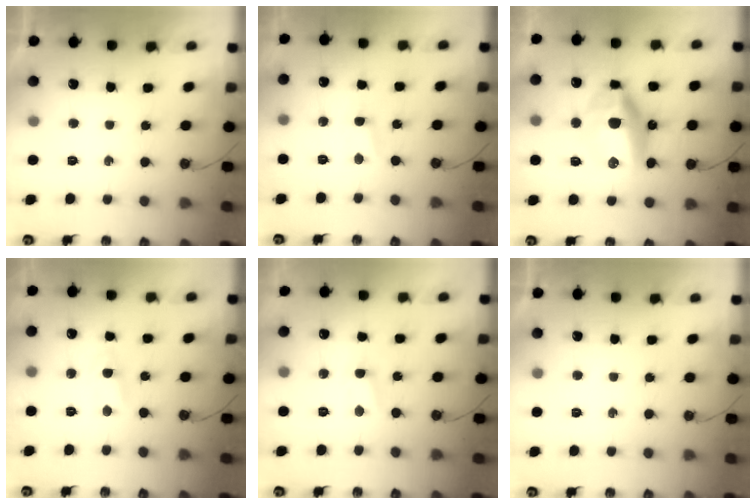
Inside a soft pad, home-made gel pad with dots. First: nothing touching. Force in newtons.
{"total": 1.2, "press": 1.1, "slide": 0.2}
{"total": 13.6, "press": 13.5, "slide": 1.9}
{"total": 2.7, "press": 2.7, "slide": 0.3}
{"total": 2.6, "press": 2.6, "slide": 0.4}
{"total": 0.0}